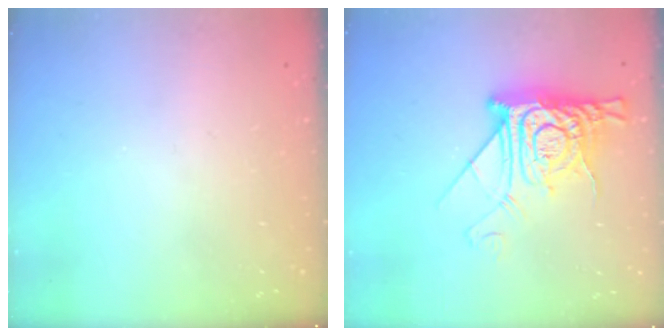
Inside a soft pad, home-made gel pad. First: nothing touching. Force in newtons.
{"total": 15.4, "press": 15.3, "slide": 1.5}